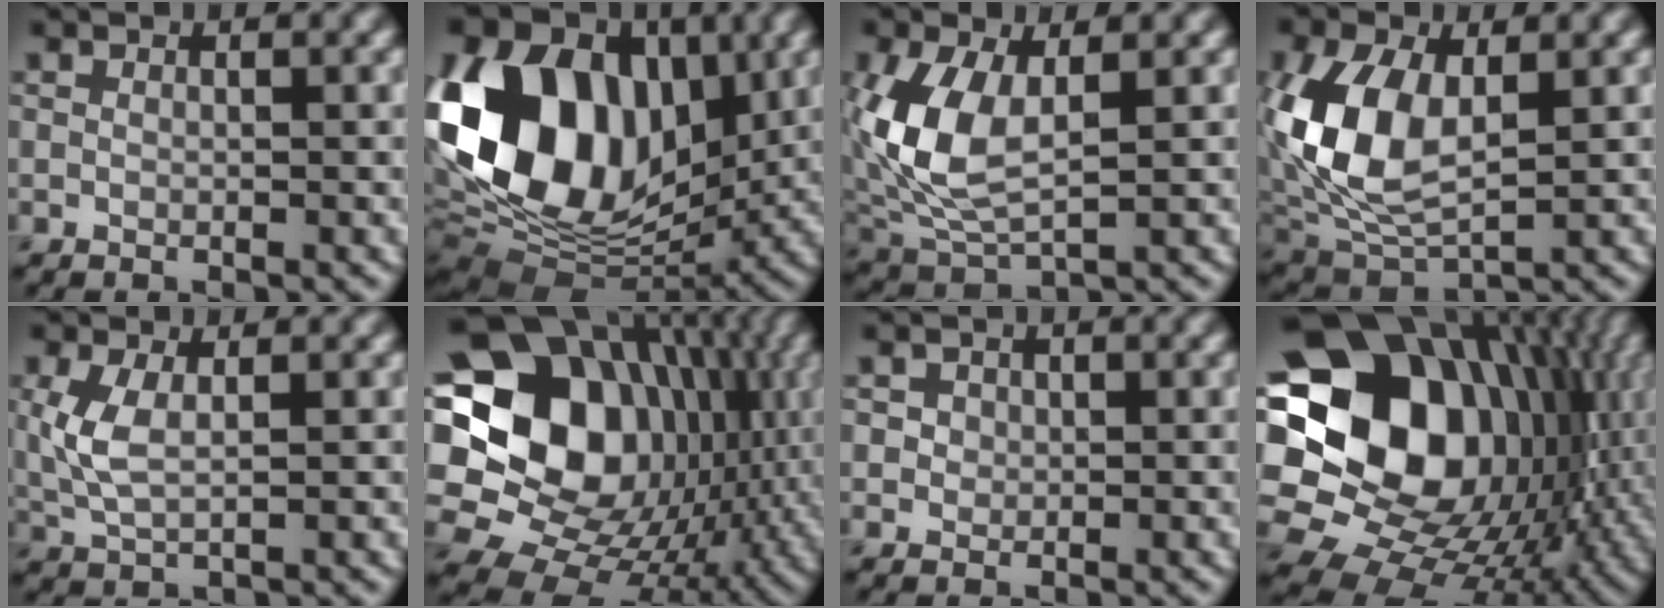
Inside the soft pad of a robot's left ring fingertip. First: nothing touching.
{"total": 16.0, "force": [1.5, 11.6, 10.9], "torque": [-0.205, 0.008, 0.012]}
{"total": 7.2, "force": [1.0, 4.1, 5.8], "torque": [-0.145, -0.005, 0.022]}
{"total": 8.4, "force": [1.1, 5.2, 6.6], "torque": [-0.155, -0.003, 0.021]}
{"total": 3.4, "force": [0.6, 1.7, 2.9], "torque": [-0.074, 0.001, 0.014]}
{"total": 20.1, "force": [3.5, 16.4, 11.1], "torque": [-0.210, 0.022, 0.067]}
{"total": 1.1, "force": [0.3, 1.0, 0.3], "torque": [0.000, -0.004, 0.011]}
{"total": 21.5, "force": [3.5, 16.4, 13.5], "torque": [-0.261, 0.014, 0.072]}